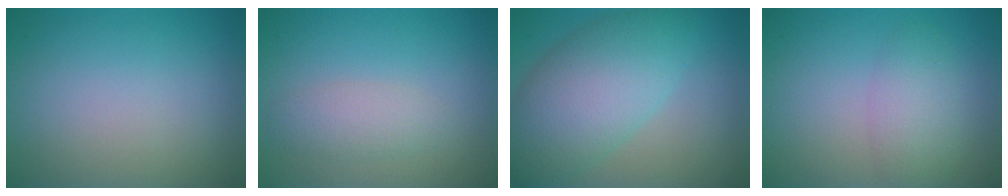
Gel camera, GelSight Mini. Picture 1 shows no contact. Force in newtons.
{"total": 2.3, "press": 2.3, "slide": 0.1}
{"total": 8.1, "press": 8.1, "slide": 0.1}
{"total": 2.8, "press": 2.8, "slide": 0.1}